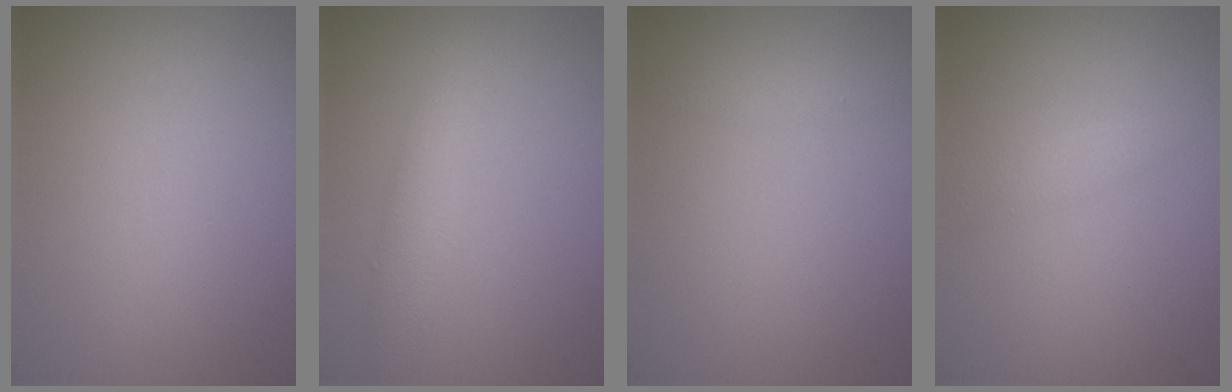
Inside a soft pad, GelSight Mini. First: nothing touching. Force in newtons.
{"total": 2.9, "press": 2.9, "slide": 0.1}
{"total": 0.6, "press": 0.6, "slide": 0.1}
{"total": 1.2, "press": 1.2, "slide": 0.0}